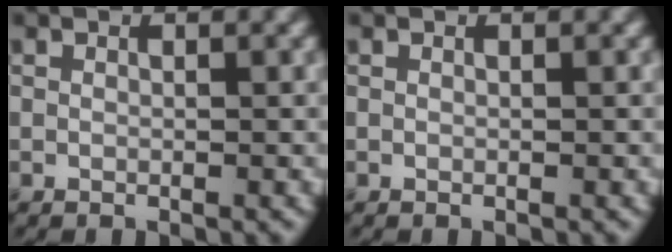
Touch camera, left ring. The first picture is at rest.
{"total": 0.0}